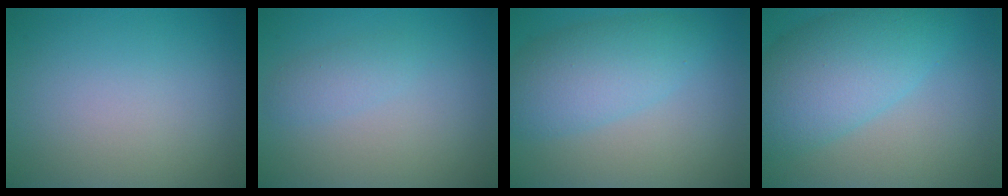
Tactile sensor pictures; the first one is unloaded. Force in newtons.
{"total": 1.5, "press": 1.5, "slide": 0.1}
{"total": 5.4, "press": 5.4, "slide": 0.2}
{"total": 7.8, "press": 7.7, "slide": 0.3}